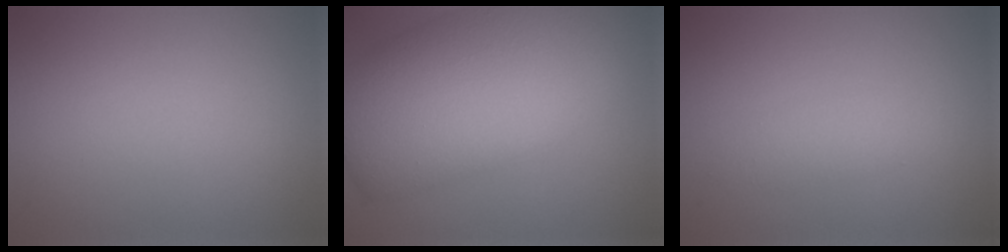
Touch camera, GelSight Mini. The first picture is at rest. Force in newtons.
{"total": 12.4, "press": 12.3, "slide": 0.8}
{"total": 1.5, "press": 1.5, "slide": 0.1}